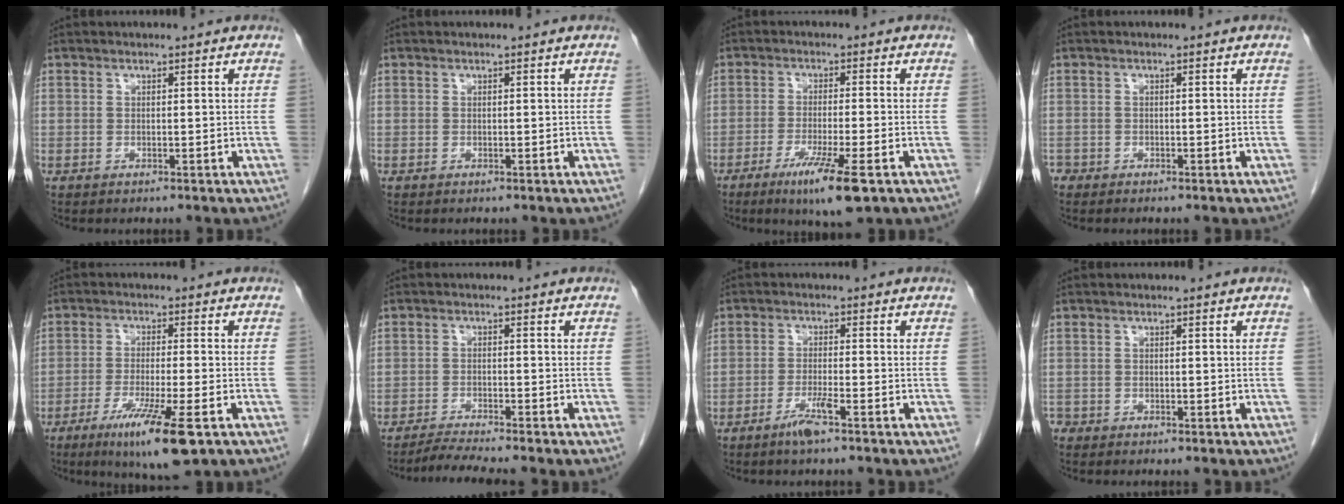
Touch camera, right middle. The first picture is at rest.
{"total": 0.0}
{"total": 8.3, "force": [-4.5, 0.2, 7.0], "torque": [-0.129, -0.025, -0.073]}
{"total": 1.1, "force": [-0.8, 0.8, 0.2], "torque": [-0.008, 0.001, -0.014]}
{"total": 10.4, "force": [-5.5, 0.4, 8.8], "torque": [-0.163, -0.032, -0.088]}
{"total": 4.4, "force": [-4.0, -1.3, 1.5], "torque": [-0.036, -0.021, -0.072]}
{"total": 3.4, "force": [-2.3, -0.2, 2.5], "torque": [-0.051, -0.006, -0.045]}
{"total": 1.2, "force": [-0.8, 0.8, 0.2], "torque": [-0.009, 0.001, -0.014]}